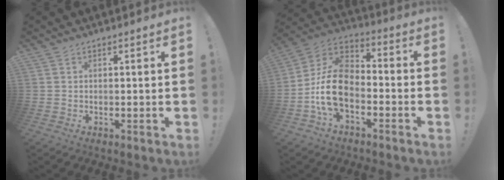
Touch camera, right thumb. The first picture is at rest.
{"total": 15.4, "force": [-5.0, 10.1, 10.5], "torque": [-0.198, 0.032, -0.081]}